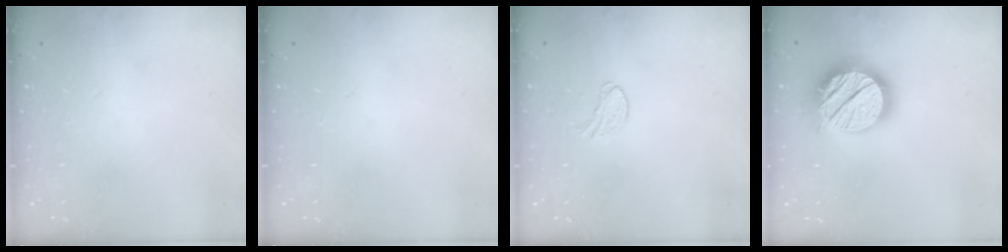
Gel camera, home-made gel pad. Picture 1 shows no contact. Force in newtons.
{"total": 0.0}
{"total": 5.3, "press": 5.3, "slide": 0.5}
{"total": 19.3, "press": 19.3, "slide": 1.5}